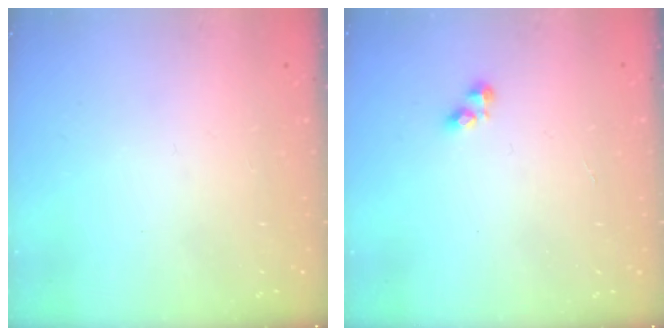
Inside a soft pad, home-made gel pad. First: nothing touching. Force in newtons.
{"total": 1.8, "press": 1.7, "slide": 0.3}